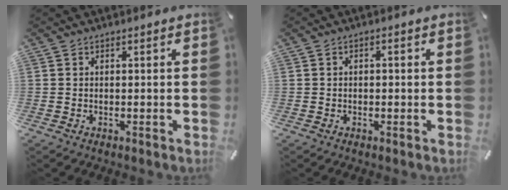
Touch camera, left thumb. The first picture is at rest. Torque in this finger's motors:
{"motor_torque": [-0.18, -0.09, -0.05, 0.03, -0.02]}